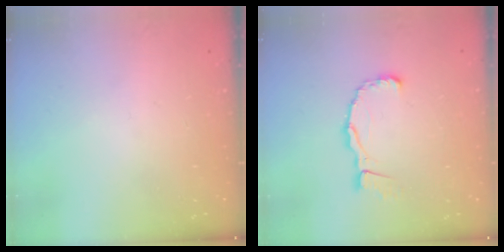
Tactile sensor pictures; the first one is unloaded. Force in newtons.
{"total": 9.0, "press": 8.9, "slide": 1.1}